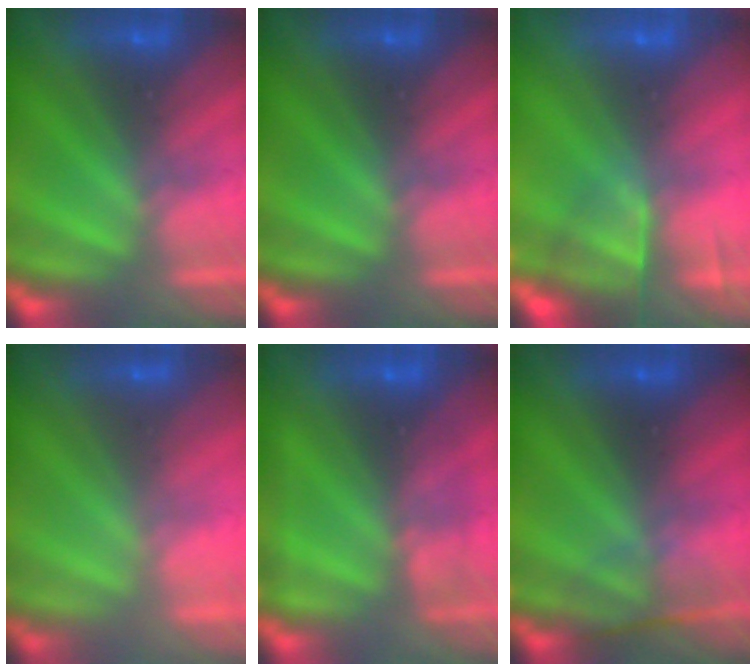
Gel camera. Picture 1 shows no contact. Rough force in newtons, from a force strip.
{"total": 0.0}
{"total": 5.6}
{"total": 1.9}
{"total": 2.2}
{"total": 2.3}